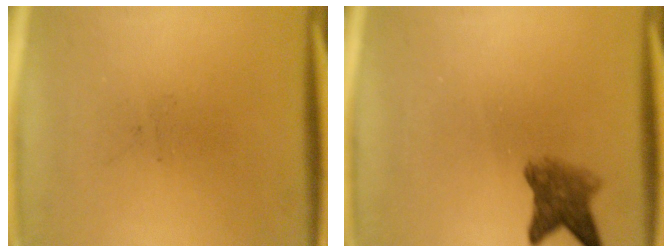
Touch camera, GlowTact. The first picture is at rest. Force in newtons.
{"total": 4.4}